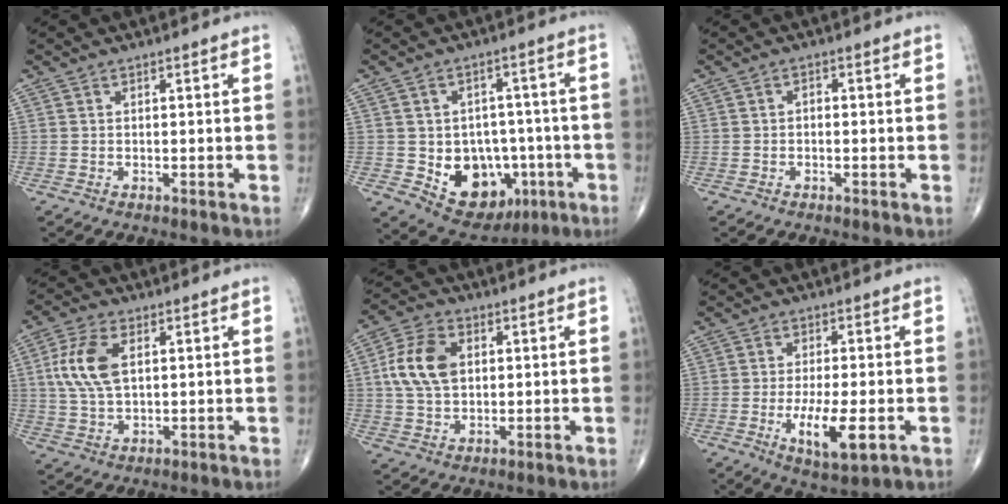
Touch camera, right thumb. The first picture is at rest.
{"total": 13.9, "force": [-3.9, 10.6, 8.1], "torque": [-0.075, 0.025, -0.038]}
{"total": 0.9, "force": [-0.2, 0.6, 0.6], "torque": [-0.002, 0.004, -0.008]}
{"total": 9.5, "force": [2.1, 5.1, 7.8], "torque": [-0.169, 0.002, 0.041]}
{"total": 10.4, "force": [1.8, 6.9, 7.6], "torque": [-0.141, 0.007, 0.033]}
{"total": 9.3, "force": [-2.7, 2.8, 8.4], "torque": [-0.151, -0.015, -0.041]}